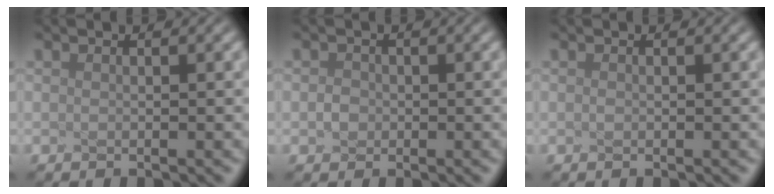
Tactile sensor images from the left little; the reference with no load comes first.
{"total": 1.8, "force": [-1.4, -0.5, -1.0], "torque": [-0.020, -0.006, 0.019]}
{"total": 0.0}